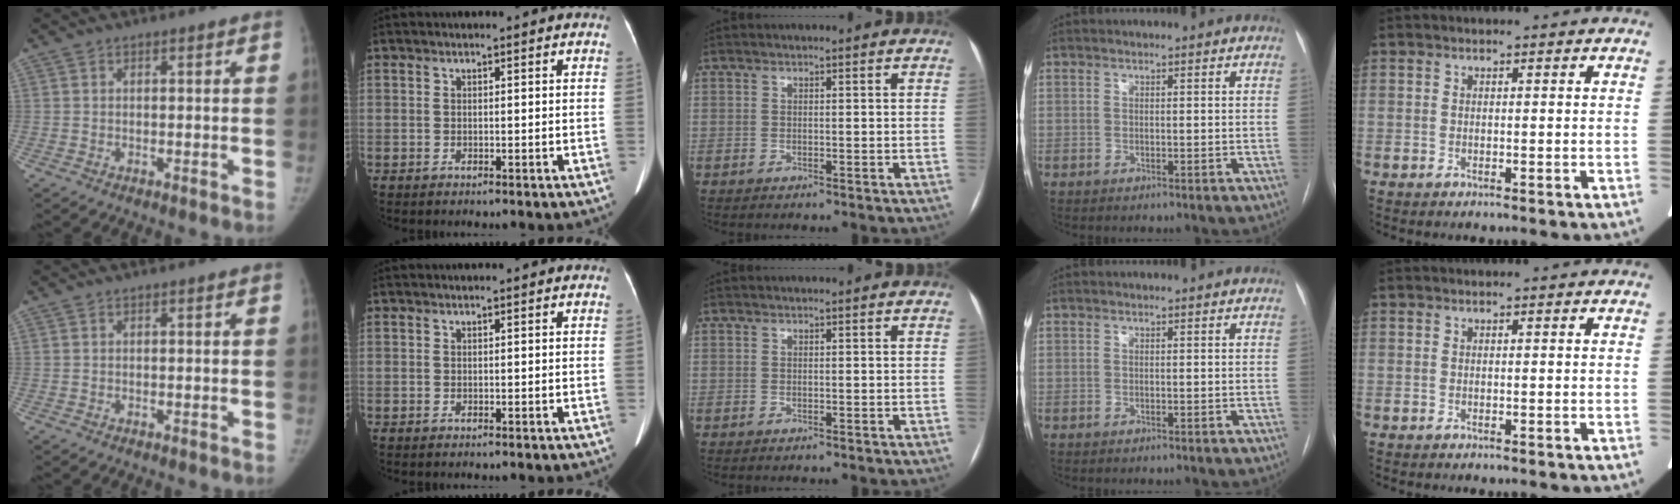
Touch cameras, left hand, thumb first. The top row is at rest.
{}